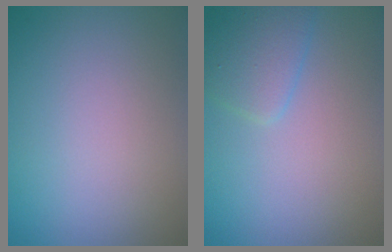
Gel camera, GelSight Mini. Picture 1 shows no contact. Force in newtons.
{"total": 2.4, "press": 2.4, "slide": 0.0}